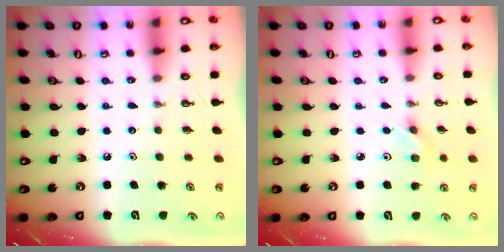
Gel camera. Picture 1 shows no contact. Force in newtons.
{"total": 3.3, "press": 2.9, "slide": 1.4}